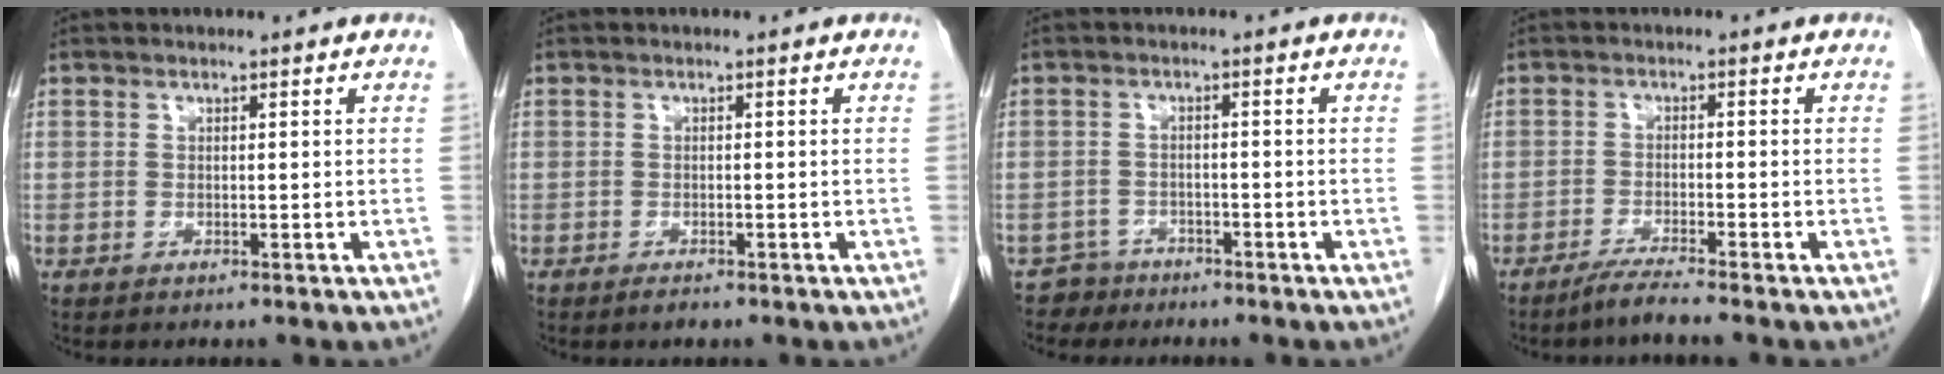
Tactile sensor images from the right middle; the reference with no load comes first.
{"total": 1.0, "force": [-0.8, 0.2, 0.5], "torque": [-0.011, -0.002, -0.010]}
{"total": 2.7, "force": [-2.2, 1.3, -0.9], "torque": [0.014, 0.004, -0.040]}
{"total": 3.4, "force": [-2.9, -0.8, 1.6], "torque": [-0.037, -0.011, -0.060]}